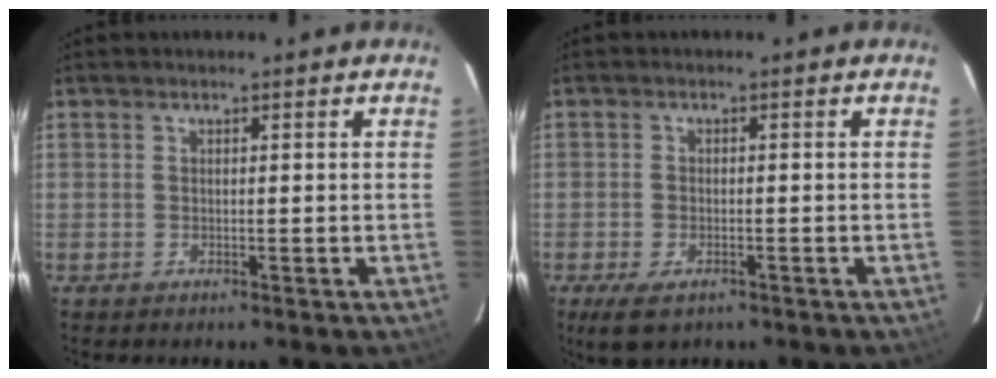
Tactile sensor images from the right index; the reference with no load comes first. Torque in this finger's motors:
{"motor_torque": [0.53, -0.24, 0.26, 0.06]}